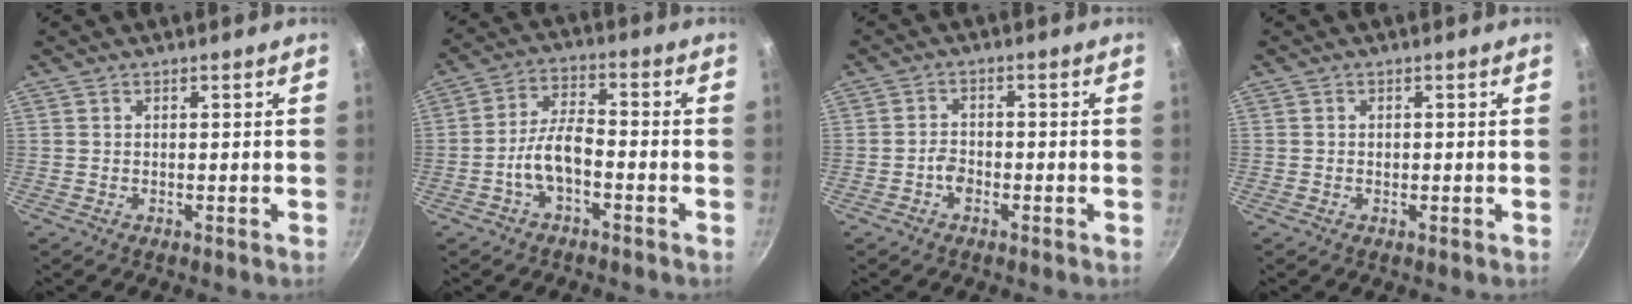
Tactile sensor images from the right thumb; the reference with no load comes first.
{"total": 7.4, "force": [-2.9, 3.4, 5.9], "torque": [-0.106, 0.038, -0.059]}
{"total": 2.5, "force": [-1.3, 1.7, 1.3], "torque": [-0.015, 0.017, -0.025]}
{"total": 0.6, "force": [0.0, 0.6, 0.2], "torque": [0.000, 0.000, 0.000]}